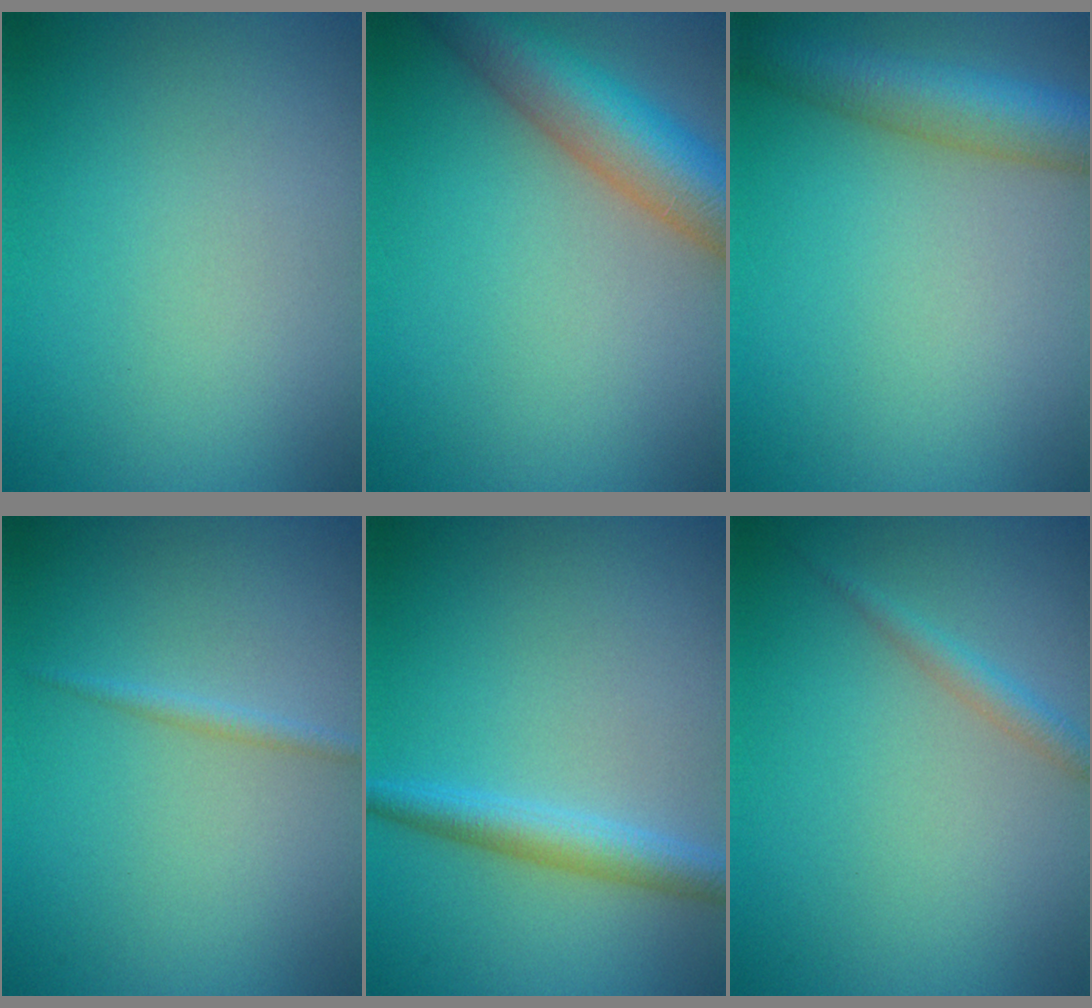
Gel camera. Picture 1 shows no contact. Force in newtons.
{"total": 7.4, "press": 7.4, "slide": 0.4}
{"total": 6.0, "press": 6.0, "slide": 0.2}
{"total": 0.9, "press": 0.9, "slide": 0.0}
{"total": 2.8, "press": 2.8, "slide": 0.1}
{"total": 1.4, "press": 1.4, "slide": 0.0}